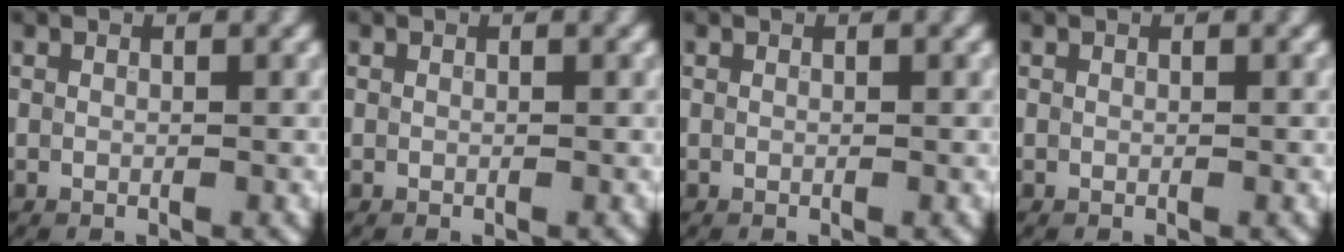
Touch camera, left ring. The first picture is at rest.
{"total": 0.0}
{"total": 0.0}
{"total": 0.0}